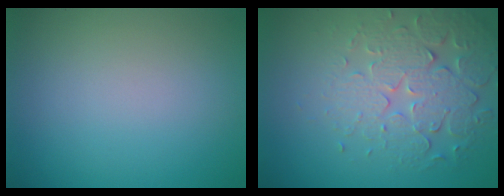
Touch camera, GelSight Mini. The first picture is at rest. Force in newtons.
{"total": 5.1, "press": 4.4, "slide": 2.6}